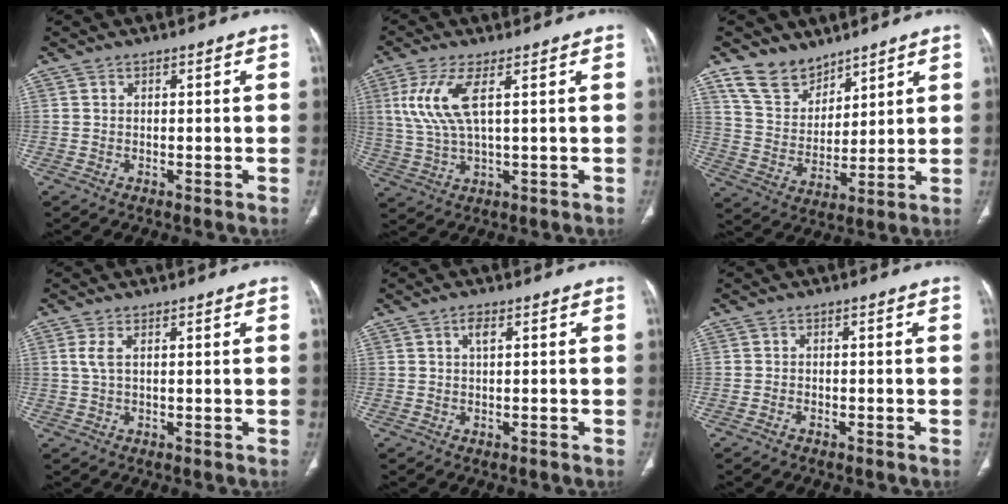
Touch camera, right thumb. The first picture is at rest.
{"total": 9.2, "force": [2.8, 2.6, 8.4], "torque": [-0.215, -0.009, 0.065]}
{"total": 10.1, "force": [7.7, 5.9, 2.6], "torque": [-0.025, -0.051, 0.164]}
{"total": 2.4, "force": [0.7, 0.8, 2.2], "torque": [-0.064, 0.005, 0.023]}
{"total": 1.7, "force": [0.3, 0.6, 1.6], "torque": [-0.031, 0.003, 0.005]}
{"total": 0.8, "force": [-0.7, 0.4, 0.2], "torque": [-0.009, 0.007, -0.012]}